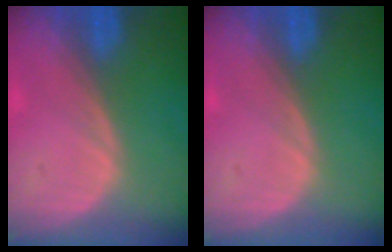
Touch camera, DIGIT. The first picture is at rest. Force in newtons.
{"total": 0.0}